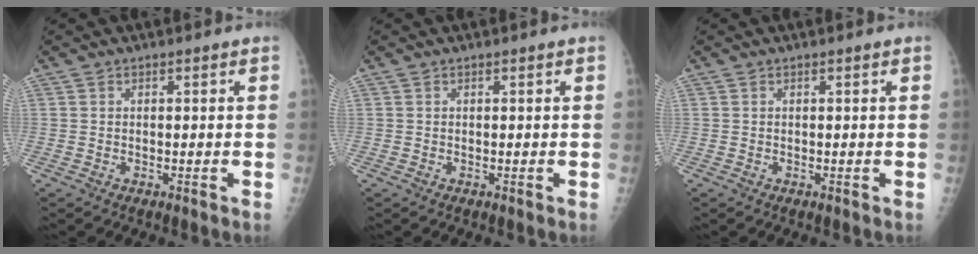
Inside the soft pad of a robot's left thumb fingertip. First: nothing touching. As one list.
[{"total": 0.0}, {"total": 0.0}]